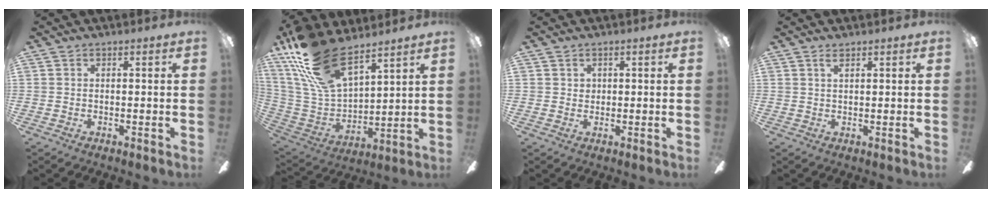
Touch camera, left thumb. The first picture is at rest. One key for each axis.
{"total": 21.9, "fx": 15.7, "fy": 9.2, "fz": 12.3, "tx": -0.286, "ty": -0.091, "tz": 0.285}
{"total": 1.6, "fx": 1.1, "fy": 1.1, "fz": 0.2, "tx": 0.003, "ty": -0.002, "tz": 0.020}
{"total": 1.7, "fx": 1.3, "fy": 0.5, "fz": 1.1, "tx": -0.024, "ty": 0.002, "tz": 0.023}